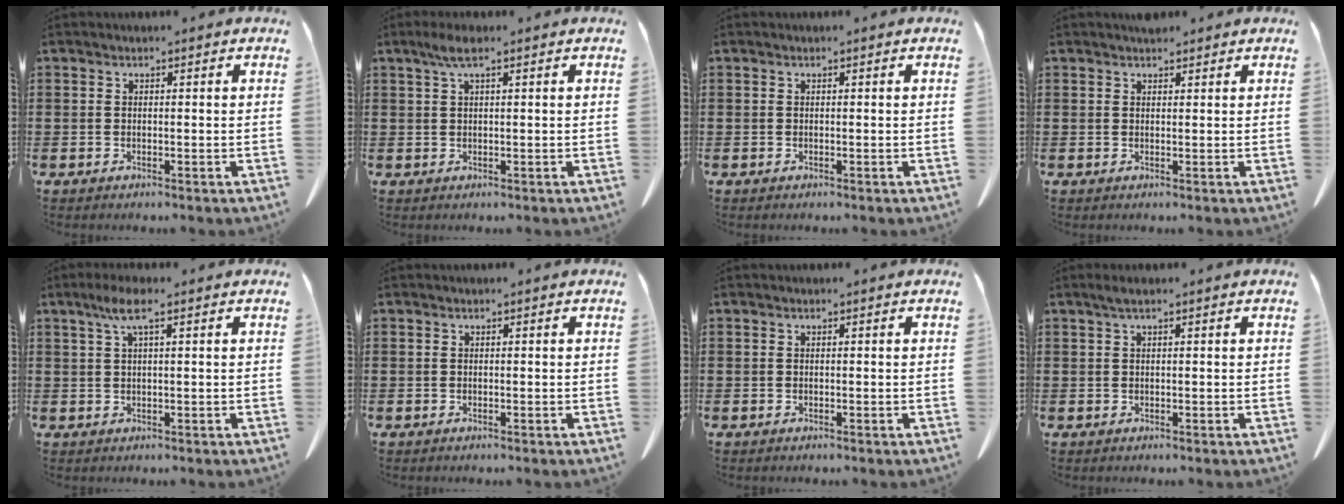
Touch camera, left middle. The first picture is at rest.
{"total": 2.4, "force": [1.1, 0.3, 2.2], "torque": [-0.045, 0.002, 0.018]}
{"total": 0.0}
{"total": 1.3, "force": [1.2, 0.4, 0.3], "torque": [-0.010, 0.002, 0.023]}
{"total": 3.9, "force": [1.8, 0.5, 3.4], "torque": [-0.071, 0.005, 0.030]}
{"total": 0.0}
{"total": 0.0}
{"total": 1.1, "force": [0.5, 0.1, 1.0], "torque": [-0.020, 0.001, 0.009]}